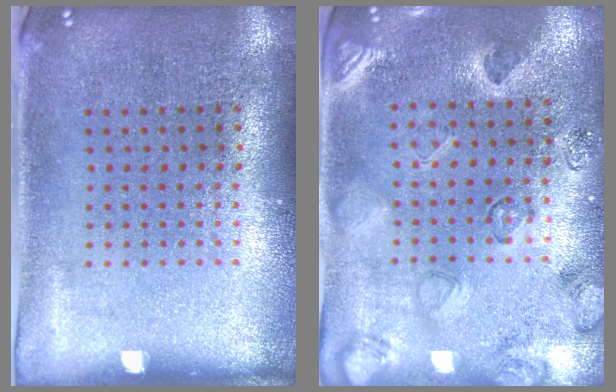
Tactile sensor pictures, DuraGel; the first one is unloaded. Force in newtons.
{"total": 2.2, "press": 1.8, "slide": 1.3}